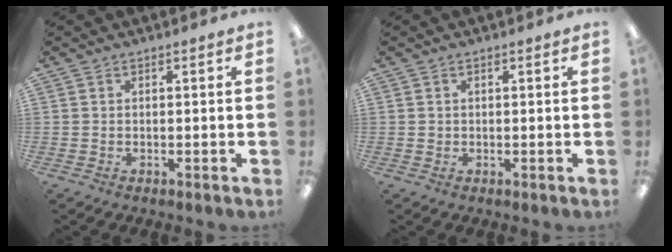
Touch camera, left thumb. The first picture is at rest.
{"total": 0.5, "force": [0.2, 0.5, 0.1], "torque": [-0.002, 0.003, 0.002]}